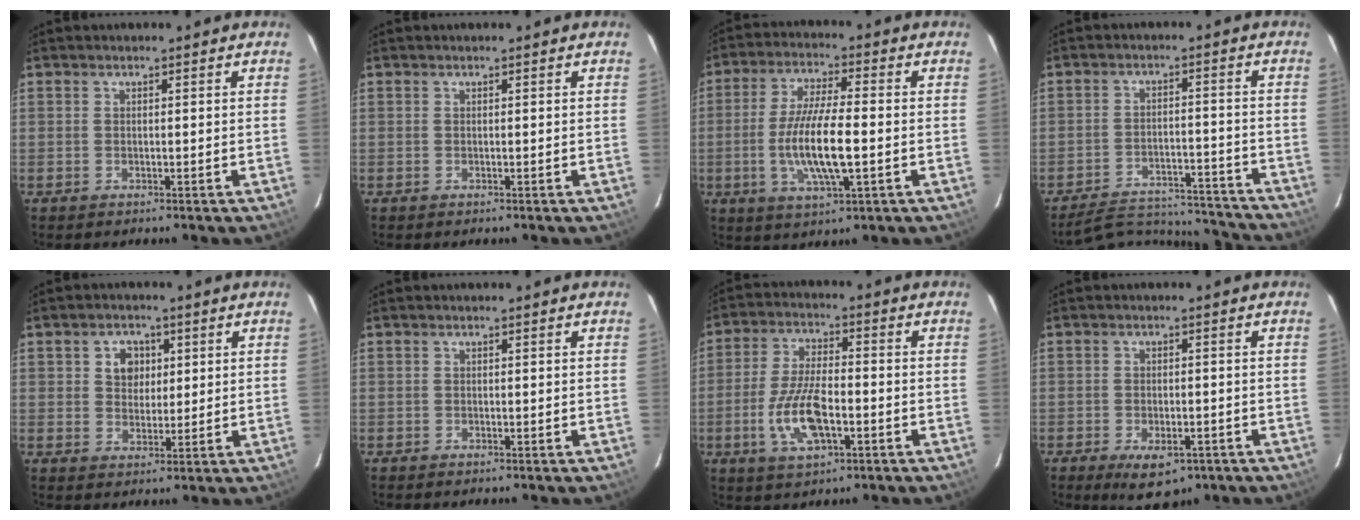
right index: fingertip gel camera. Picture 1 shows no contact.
{"total": 0.0}
{"total": 11.8, "force": [-2.2, 2.6, 11.3], "torque": [-0.221, -0.008, -0.041]}
{"total": 17.9, "force": [-16.8, 4.5, 4.0], "torque": [-0.086, 0.028, -0.221]}
{"total": 4.9, "force": [1.5, 4.1, 2.2], "torque": [-0.032, 0.012, 0.030]}
{"total": 0.0}
{"total": 10.9, "force": [-3.5, 4.3, 9.4], "torque": [-0.196, -0.003, -0.063]}
{"total": 7.3, "force": [-4.3, 3.6, 4.7], "torque": [-0.091, -0.013, -0.058]}